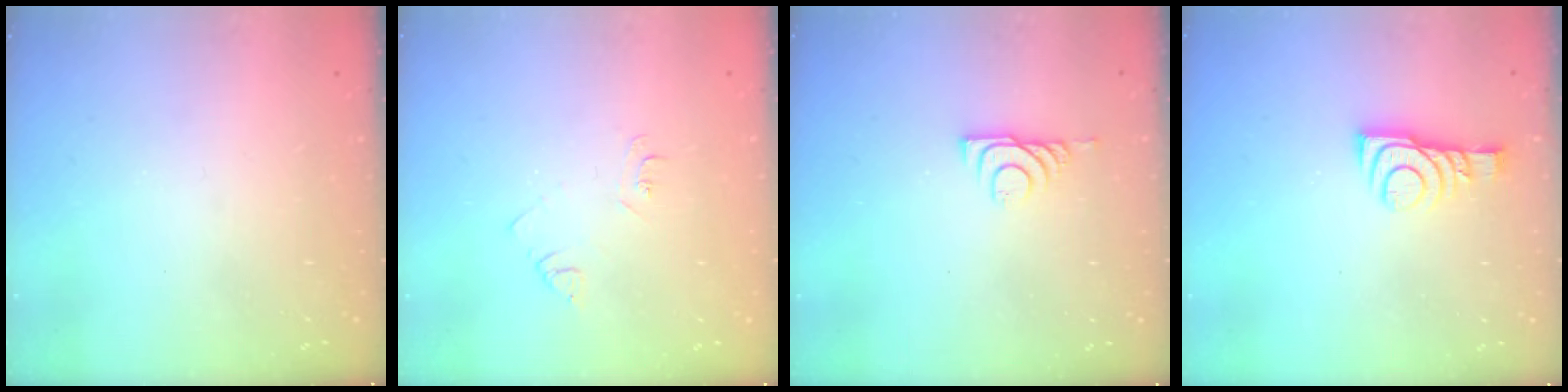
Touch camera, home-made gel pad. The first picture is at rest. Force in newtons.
{"total": 4.2, "press": 4.1, "slide": 0.6}
{"total": 5.8, "press": 5.7, "slide": 0.8}
{"total": 9.1, "press": 9.1, "slide": 0.4}